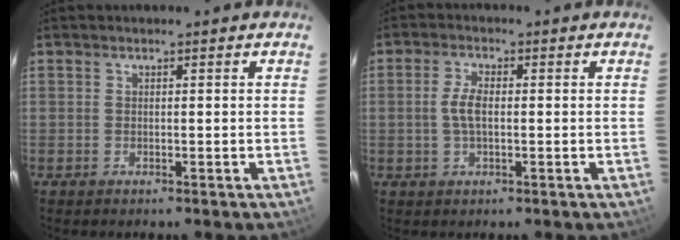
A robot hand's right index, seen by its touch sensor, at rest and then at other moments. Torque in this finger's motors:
{"motor_torque": [0.42, 0.09, 0.27, 0.04]}